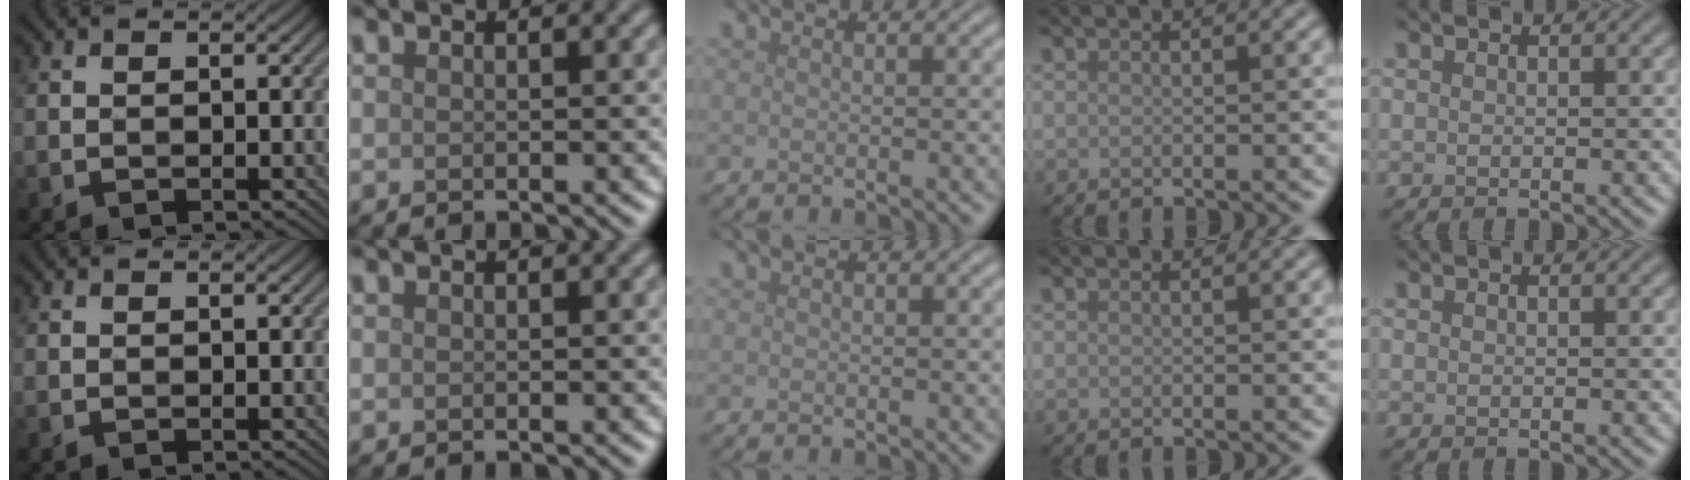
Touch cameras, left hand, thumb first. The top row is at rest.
{}